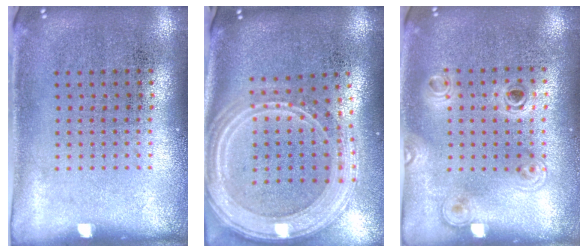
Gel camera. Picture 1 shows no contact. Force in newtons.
{"total": 3.1, "press": 2.5, "slide": 1.8}
{"total": 1.4, "press": 1.2, "slide": 0.7}